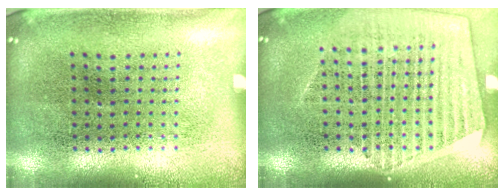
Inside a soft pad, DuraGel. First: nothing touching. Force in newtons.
{"total": 1.6, "press": 1.4, "slide": 0.6}